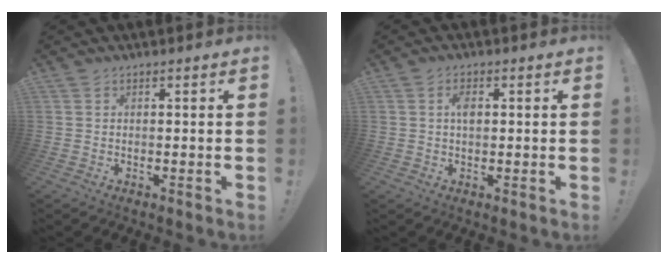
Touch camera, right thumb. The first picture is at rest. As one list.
[{"total": 2.9, "force": [0.5, 1.7, 2.3], "torque": [-0.039, 0.003, 0.005]}]